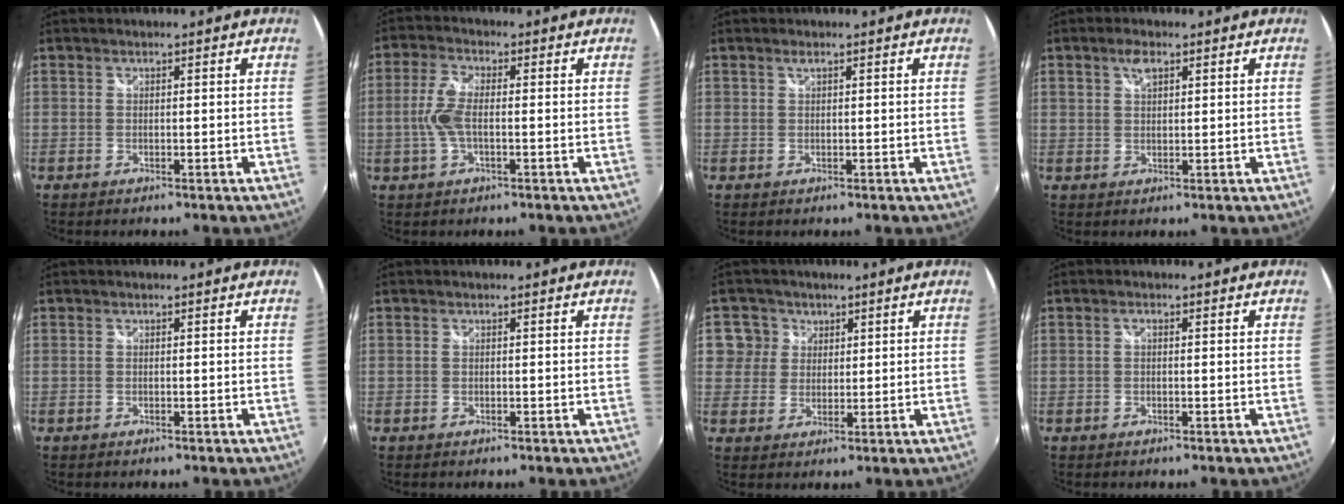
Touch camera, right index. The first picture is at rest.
{"total": 6.3, "force": [-0.6, 2.4, 5.8], "torque": [-0.125, 0.004, -0.013]}
{"total": 0.6, "force": [0.4, 0.1, 0.4], "torque": [-0.006, 0.002, 0.008]}
{"total": 2.9, "force": [1.6, 1.4, 2.0], "torque": [-0.033, 0.005, 0.028]}
{"total": 0.0}
{"total": 0.0}
{"total": 5.2, "force": [1.8, 4.9, 0.2], "torque": [0.009, 0.021, 0.028]}
{"total": 0.7, "force": [0.1, 0.3, 0.6], "torque": [-0.011, 0.003, -0.001]}